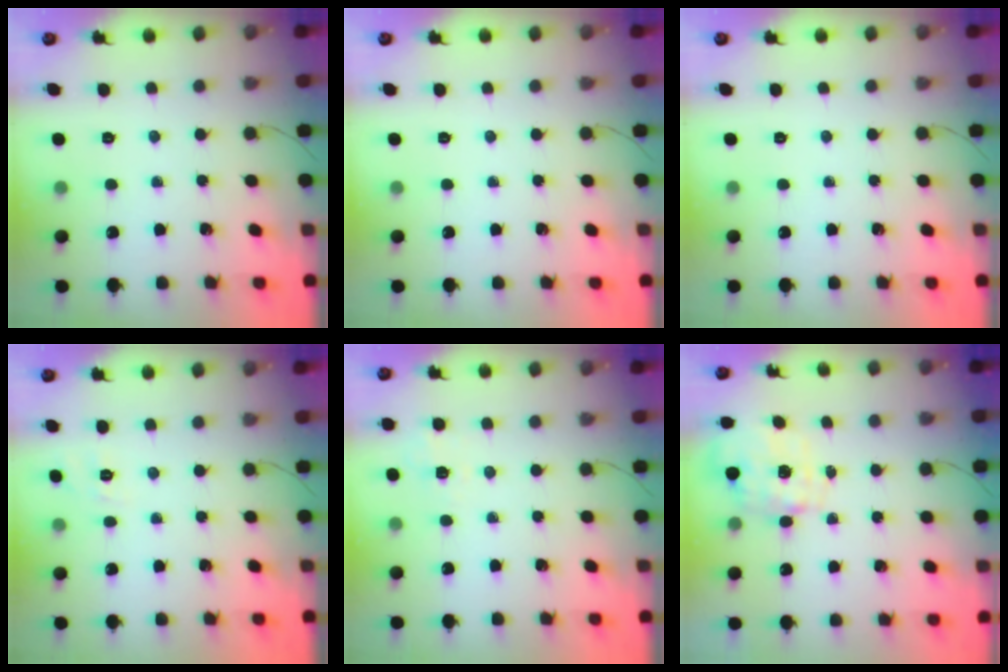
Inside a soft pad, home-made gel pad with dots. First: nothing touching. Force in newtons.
{"total": 0.0}
{"total": 0.0}
{"total": 2.9, "press": 2.4, "slide": 1.7}
{"total": 2.2, "press": 1.3, "slide": 1.8}
{"total": 2.8, "press": 2.7, "slide": 0.9}